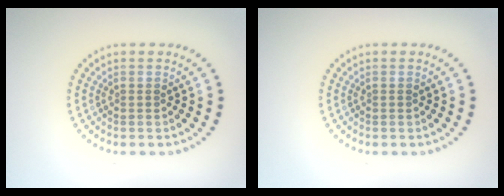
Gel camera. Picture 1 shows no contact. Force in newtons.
{"total": 0.0}